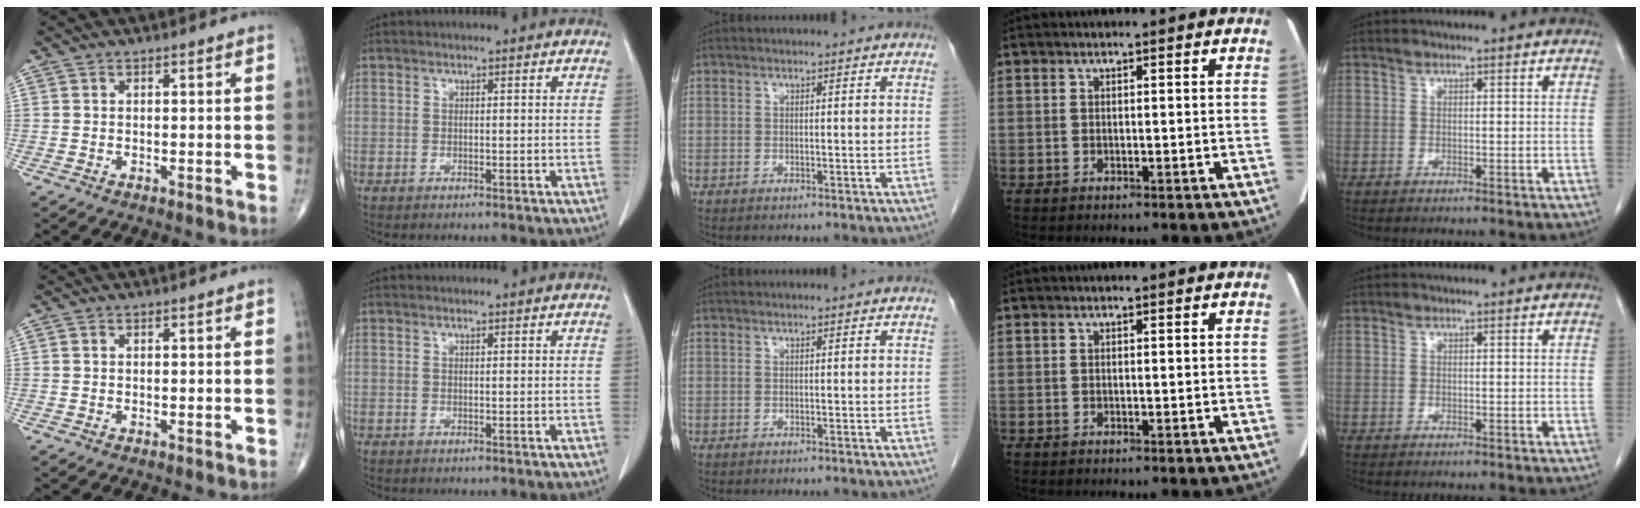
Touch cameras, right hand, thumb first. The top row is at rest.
{}